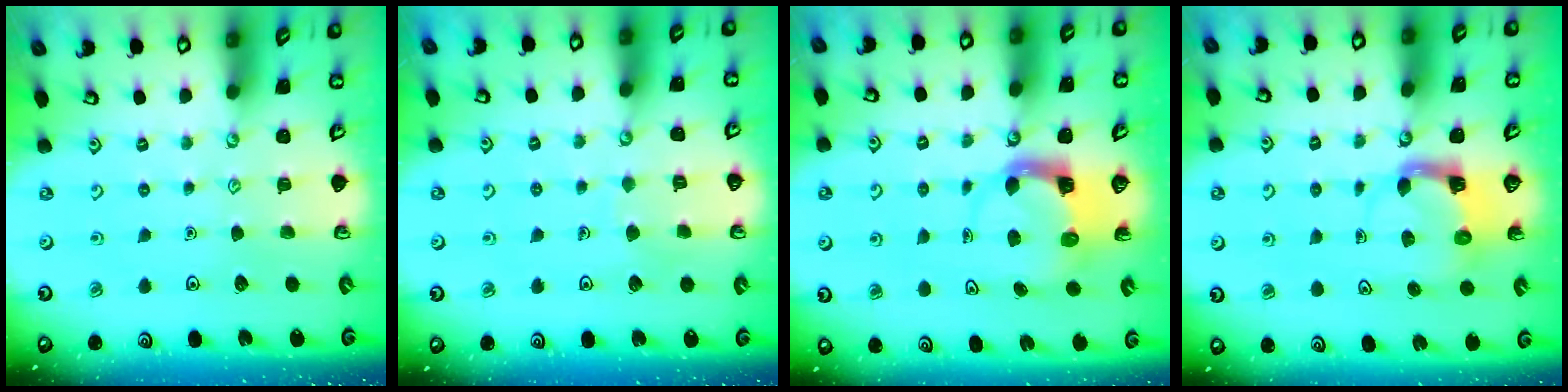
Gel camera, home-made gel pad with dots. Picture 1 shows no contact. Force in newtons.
{"total": 3.1, "press": 3.0, "slide": 0.3}
{"total": 3.8, "press": 3.7, "slide": 0.5}
{"total": 3.8, "press": 3.7, "slide": 0.6}